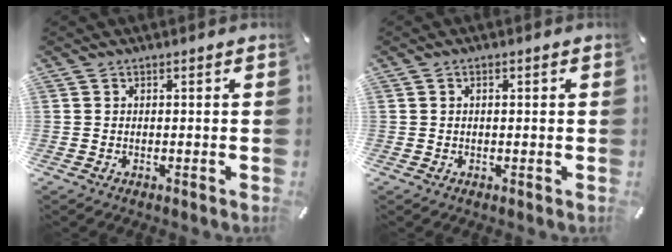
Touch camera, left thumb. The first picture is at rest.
{"total": 0.8, "force": [0.1, 0.5, 0.6], "torque": [-0.012, 0.005, 0.001]}